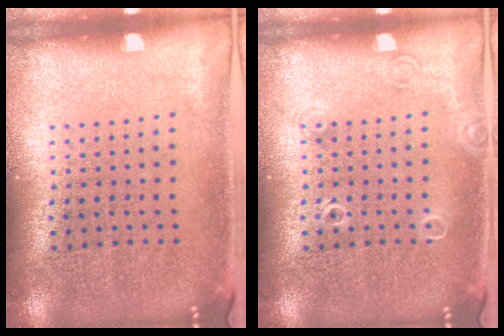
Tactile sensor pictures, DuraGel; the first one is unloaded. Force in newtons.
{"total": 1.0, "press": 1.0, "slide": 0.2}